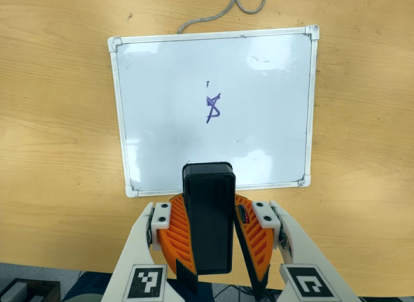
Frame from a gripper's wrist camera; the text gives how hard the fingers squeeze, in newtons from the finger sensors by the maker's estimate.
{"total": 11.3, "left": 10.9, "right": 11.7}